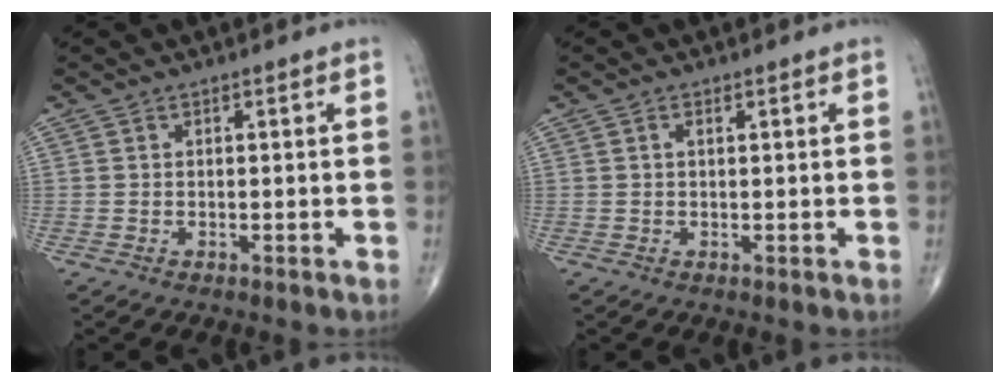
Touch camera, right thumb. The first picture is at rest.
{"total": 0.8, "force": [0.3, 0.3, 0.7], "torque": [-0.012, 0.003, 0.004]}